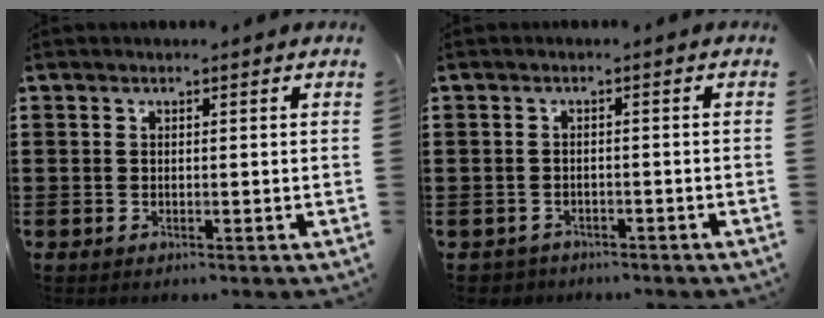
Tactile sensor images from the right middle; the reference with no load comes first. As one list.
[{"total": 1.6, "force": [-1.4, 0.7, -0.2], "torque": [-0.003, 0.002, -0.033]}]